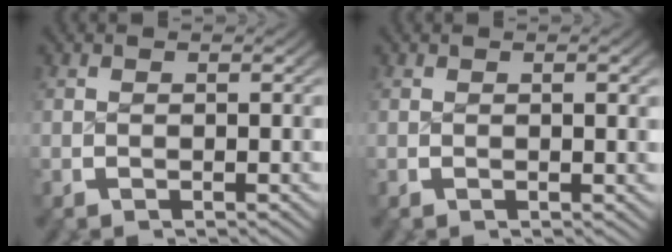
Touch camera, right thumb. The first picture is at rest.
{"total": 0.7, "force": [0.2, 0.0, 0.7], "torque": [-0.008, 0.001, 0.003]}